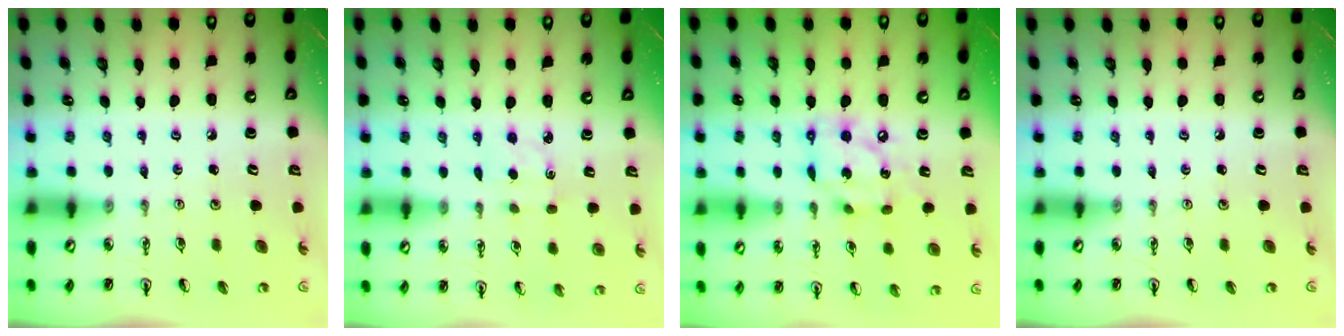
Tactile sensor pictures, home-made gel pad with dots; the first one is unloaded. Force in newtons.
{"total": 1.7, "press": 1.7, "slide": 0.5}
{"total": 14.1, "press": 14.0, "slide": 1.2}
{"total": 0.0}